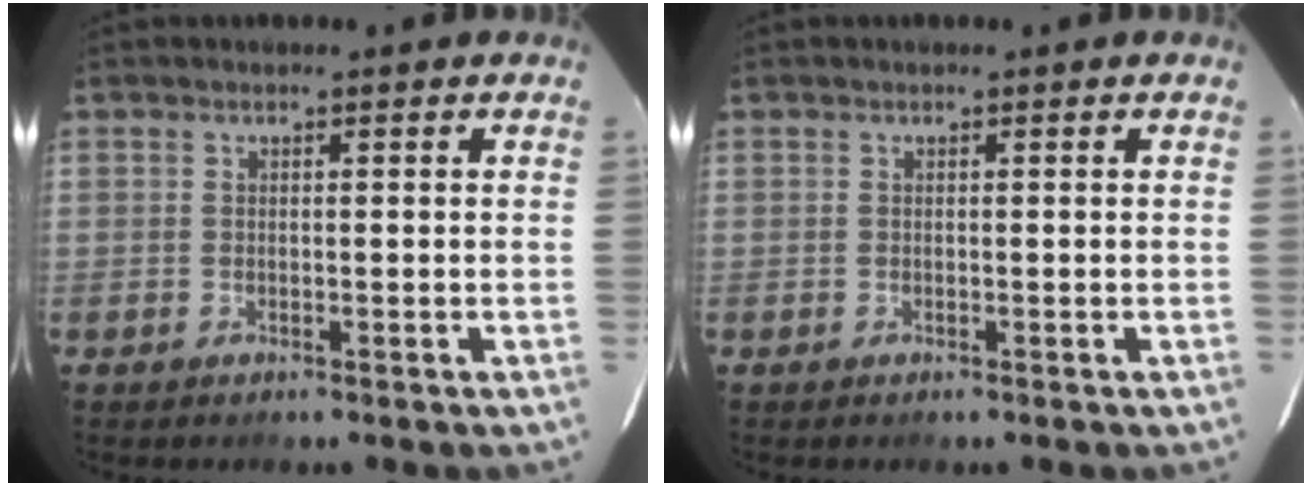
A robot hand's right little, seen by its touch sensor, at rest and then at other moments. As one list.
[{"total": 0.0}]